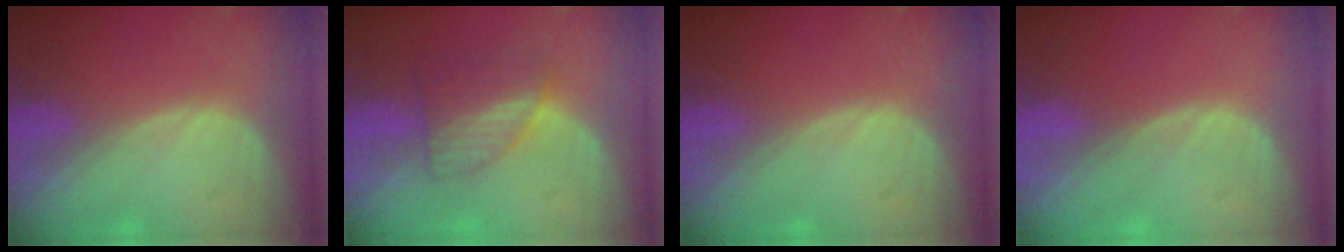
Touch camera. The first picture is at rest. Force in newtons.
{"total": 6.1, "press": 5.6, "slide": 2.4}
{"total": 0.0}
{"total": 0.0}